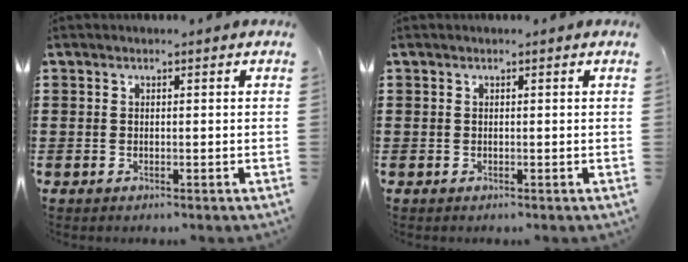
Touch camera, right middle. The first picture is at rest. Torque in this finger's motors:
{"motor_torque": [0.04, -0.06, -0.01, 0.01]}